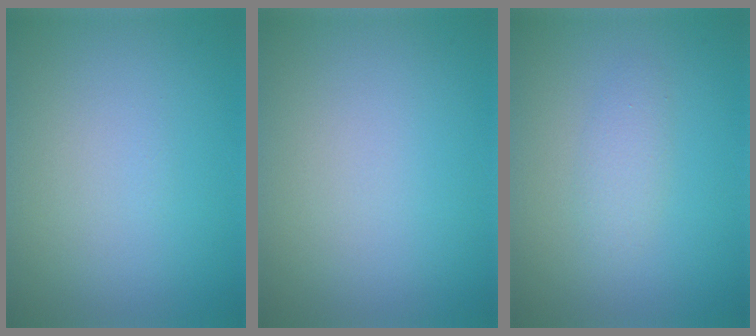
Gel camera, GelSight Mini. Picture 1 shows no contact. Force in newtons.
{"total": 0.0}
{"total": 1.6, "press": 1.6, "slide": 0.1}